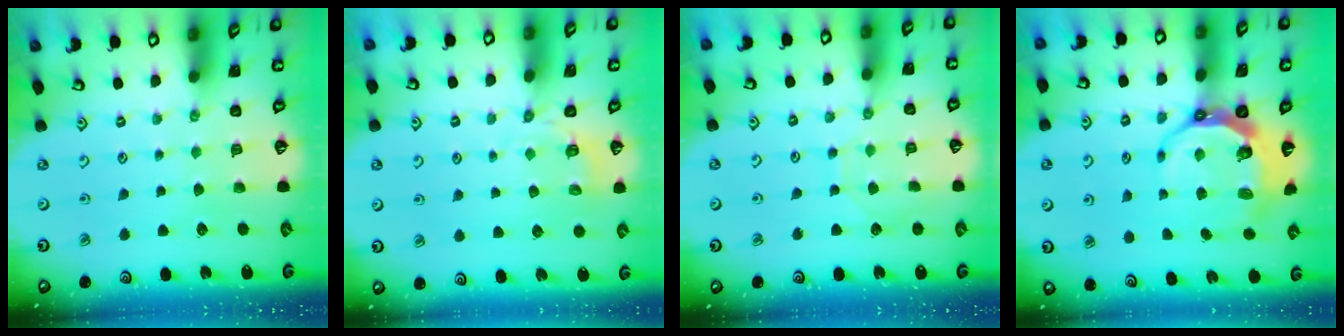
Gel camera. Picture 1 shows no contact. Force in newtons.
{"total": 2.8, "press": 2.2, "slide": 1.8}
{"total": 5.0, "press": 4.9, "slide": 0.4}
{"total": 7.9, "press": 6.8, "slide": 4.0}